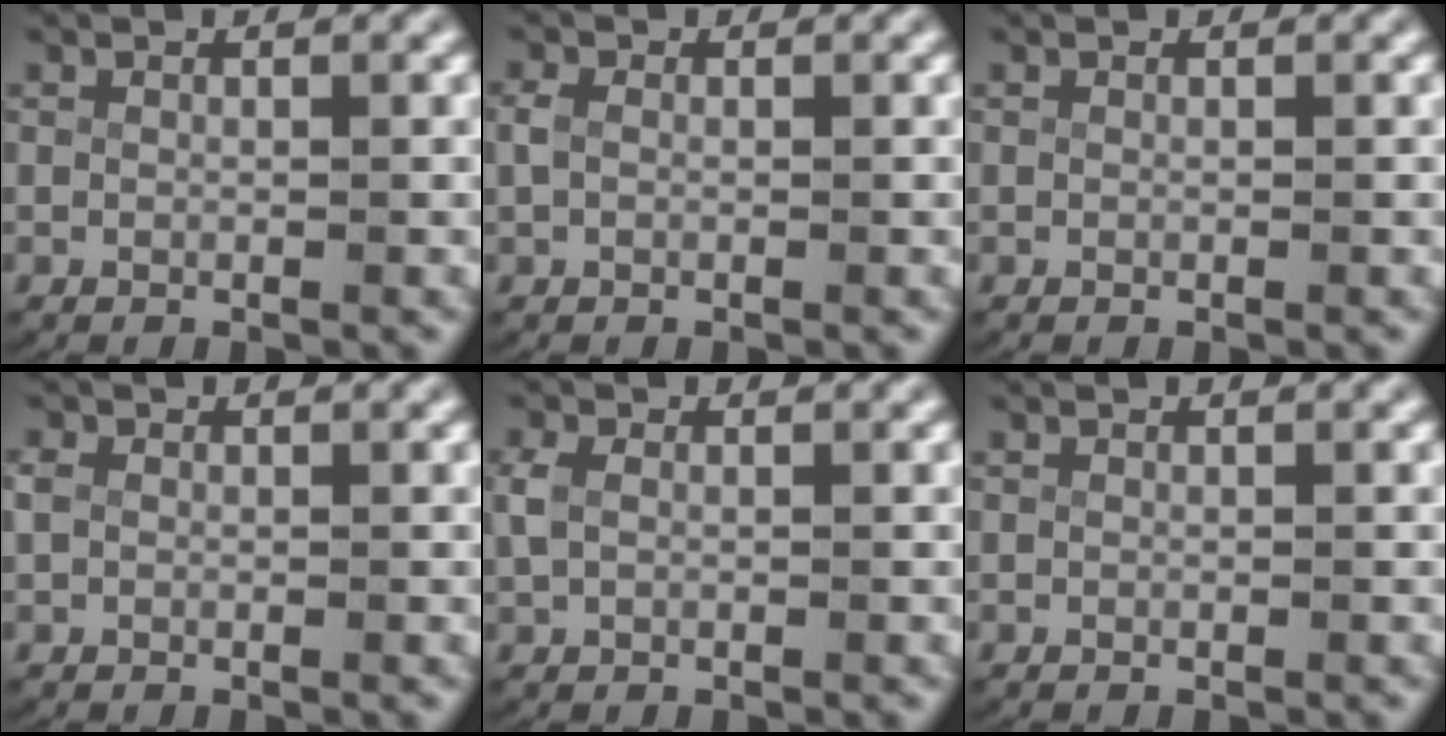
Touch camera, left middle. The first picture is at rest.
{"total": 0.9, "force": [0.0, 0.7, 0.6], "torque": [-0.025, -0.005, 0.006]}
{"total": 0.0}
{"total": 1.1, "force": [0.1, 0.9, 0.5], "torque": [-0.022, -0.003, 0.005]}
{"total": 1.4, "force": [0.2, 1.0, 1.0], "torque": [-0.038, -0.005, 0.012]}
{"total": 0.0}